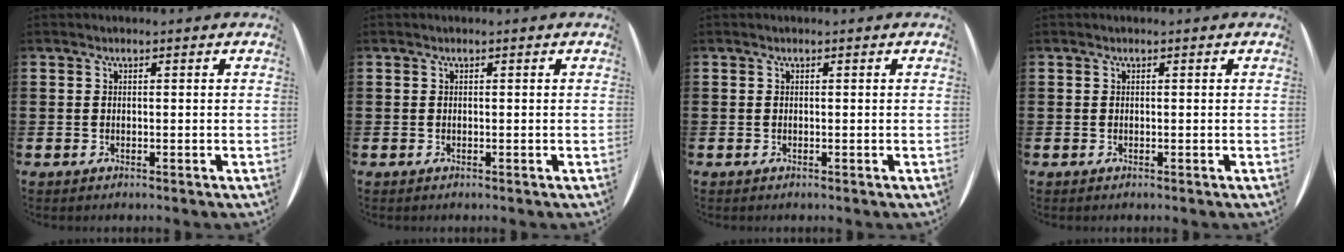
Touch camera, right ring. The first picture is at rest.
{"total": 0.0}
{"total": 0.0}
{"total": 0.0}